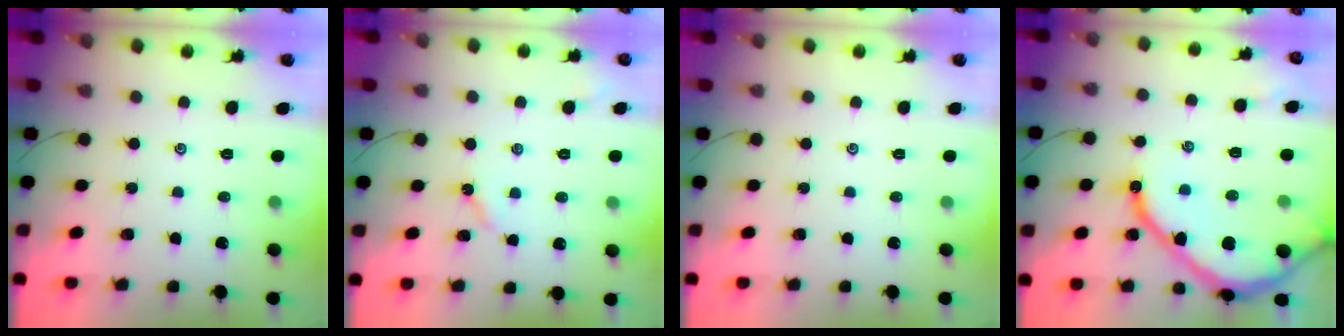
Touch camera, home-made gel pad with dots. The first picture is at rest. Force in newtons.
{"total": 3.3, "press": 3.3, "slide": 0.6}
{"total": 0.0}
{"total": 16.8, "press": 16.7, "slide": 1.4}